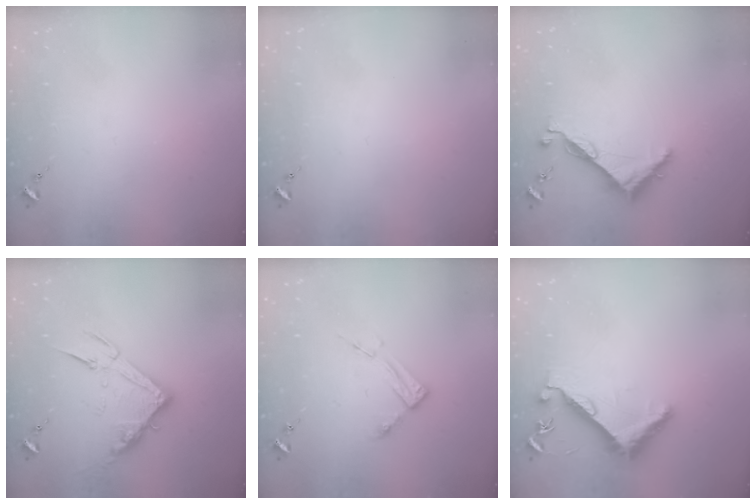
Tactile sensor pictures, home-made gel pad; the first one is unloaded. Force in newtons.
{"total": 0.0}
{"total": 6.8, "press": 6.8, "slide": 0.3}
{"total": 13.9, "press": 13.8, "slide": 0.9}
{"total": 6.2, "press": 6.2, "slide": 0.4}
{"total": 8.6, "press": 8.6, "slide": 0.7}